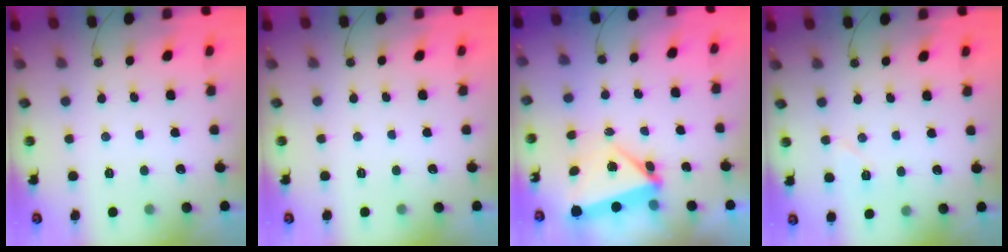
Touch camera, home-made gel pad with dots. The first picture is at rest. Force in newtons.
{"total": 0.0}
{"total": 5.6, "press": 5.6, "slide": 0.8}
{"total": 5.1, "press": 4.9, "slide": 1.4}